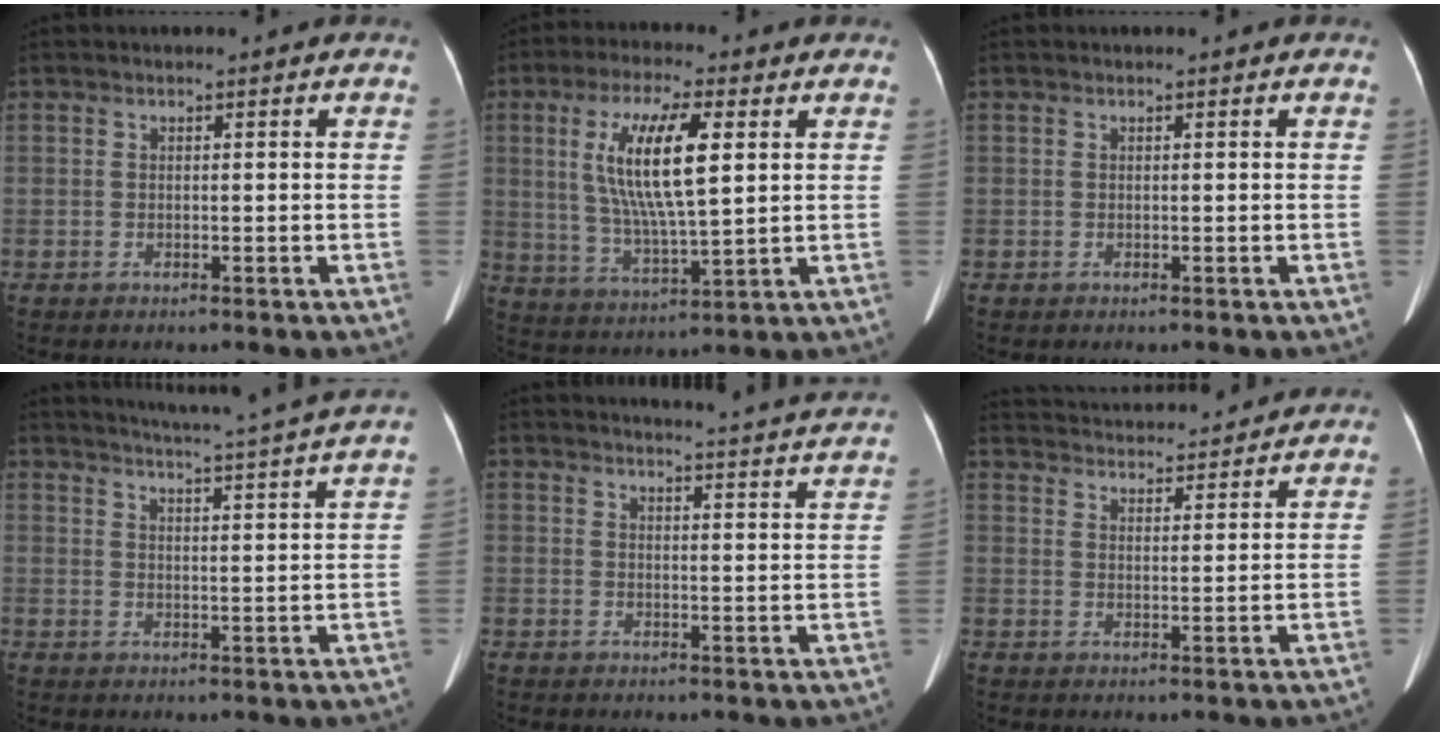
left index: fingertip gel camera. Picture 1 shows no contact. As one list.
[{"total": 12.0, "force": [2.8, 1.9, 11.5], "torque": [-0.226, -0.004, 0.056]}, {"total": 0.0}, {"total": 13.1, "force": [11.8, -2.4, 5.0], "torque": [-0.083, -0.043, 0.147]}, {"total": 15.0, "force": [14.7, -1.2, 2.9], "torque": [-0.030, -0.072, 0.155]}, {"total": 17.3, "force": [16.6, 2.1, 4.5], "torque": [-0.074, 0.020, 0.234]}]